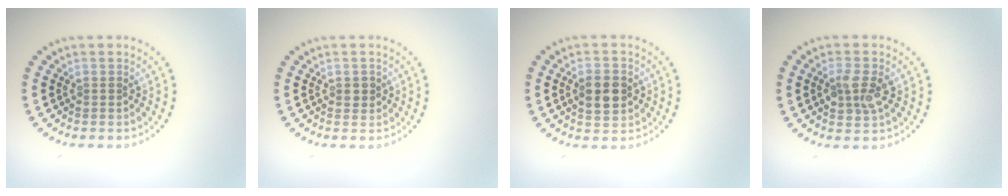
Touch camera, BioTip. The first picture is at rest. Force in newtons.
{"total": 0.9, "press": 0.9, "slide": 0.1}
{"total": 3.6, "press": 3.6, "slide": 0.1}
{"total": 2.6, "press": 2.6, "slide": 0.3}